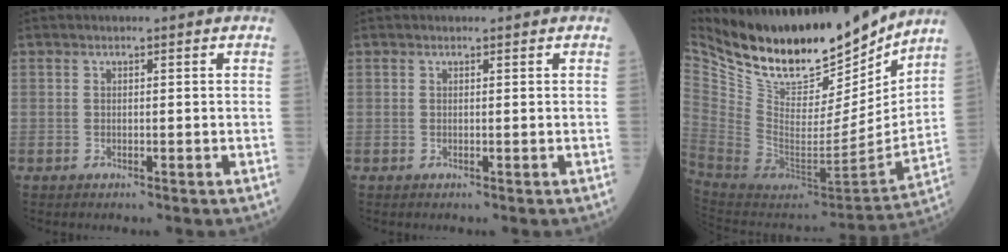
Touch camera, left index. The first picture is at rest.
{"total": 0.0}
{"total": 25.1, "force": [20.5, 8.3, 11.9], "torque": [-0.233, -0.034, 0.346]}